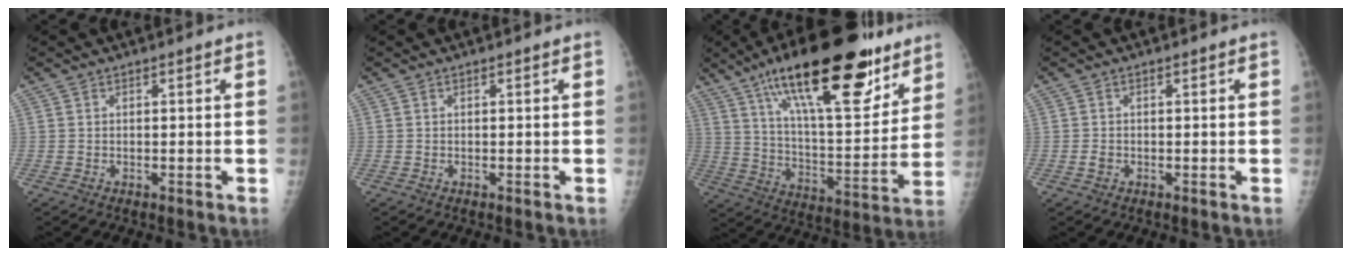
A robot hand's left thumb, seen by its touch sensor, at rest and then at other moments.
{"total": 0.0}
{"total": 28.6, "force": [17.4, 9.7, 20.5], "torque": [-0.293, -0.049, 0.281]}
{"total": 1.1, "force": [-0.4, 0.8, 0.5], "torque": [-0.009, 0.001, -0.006]}